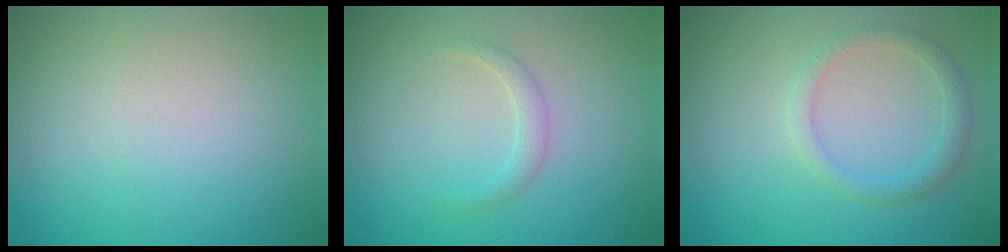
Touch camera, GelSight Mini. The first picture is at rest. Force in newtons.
{"total": 1.1, "press": 1.1, "slide": 0.1}
{"total": 1.8, "press": 1.8, "slide": 0.1}